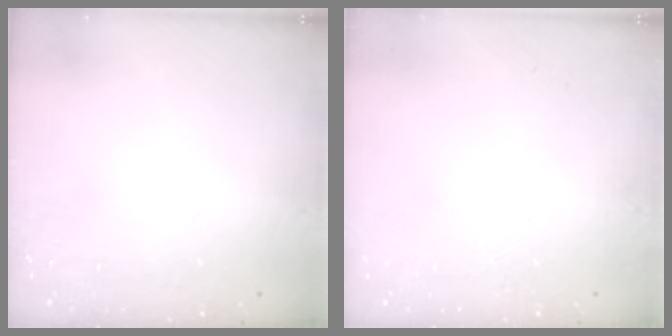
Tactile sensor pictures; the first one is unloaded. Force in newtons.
{"total": 0.0}